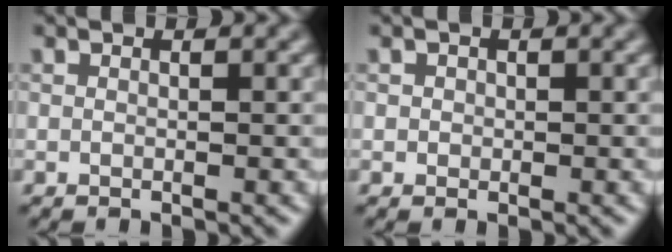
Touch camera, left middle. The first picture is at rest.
{"total": 0.6, "force": [0.0, 0.6, 0.1], "torque": [0.004, -0.003, 0.000]}